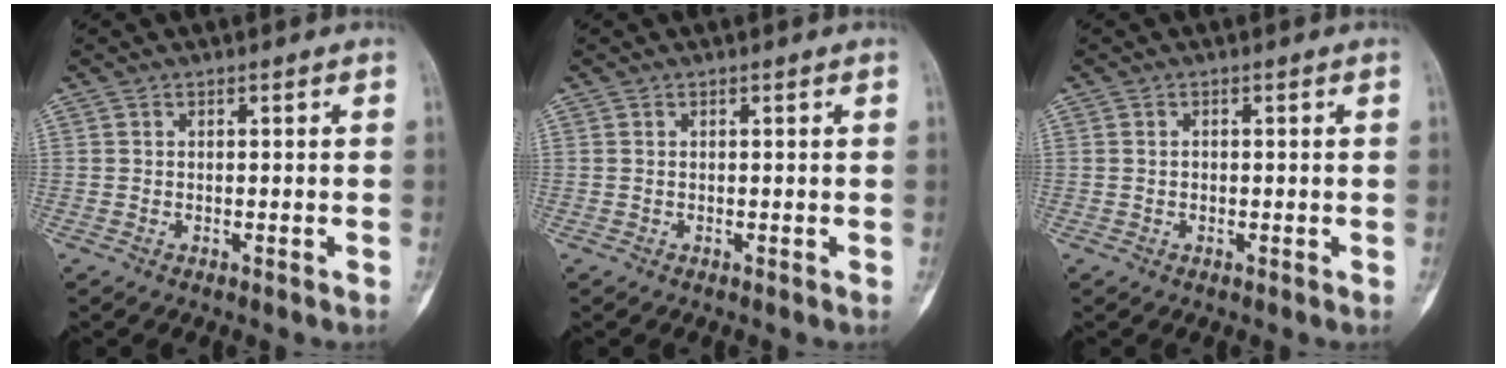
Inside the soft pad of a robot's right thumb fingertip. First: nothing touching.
{"total": 0.0}
{"total": 0.5, "force": [-0.1, 0.4, 0.3], "torque": [-0.003, 0.002, -0.001]}